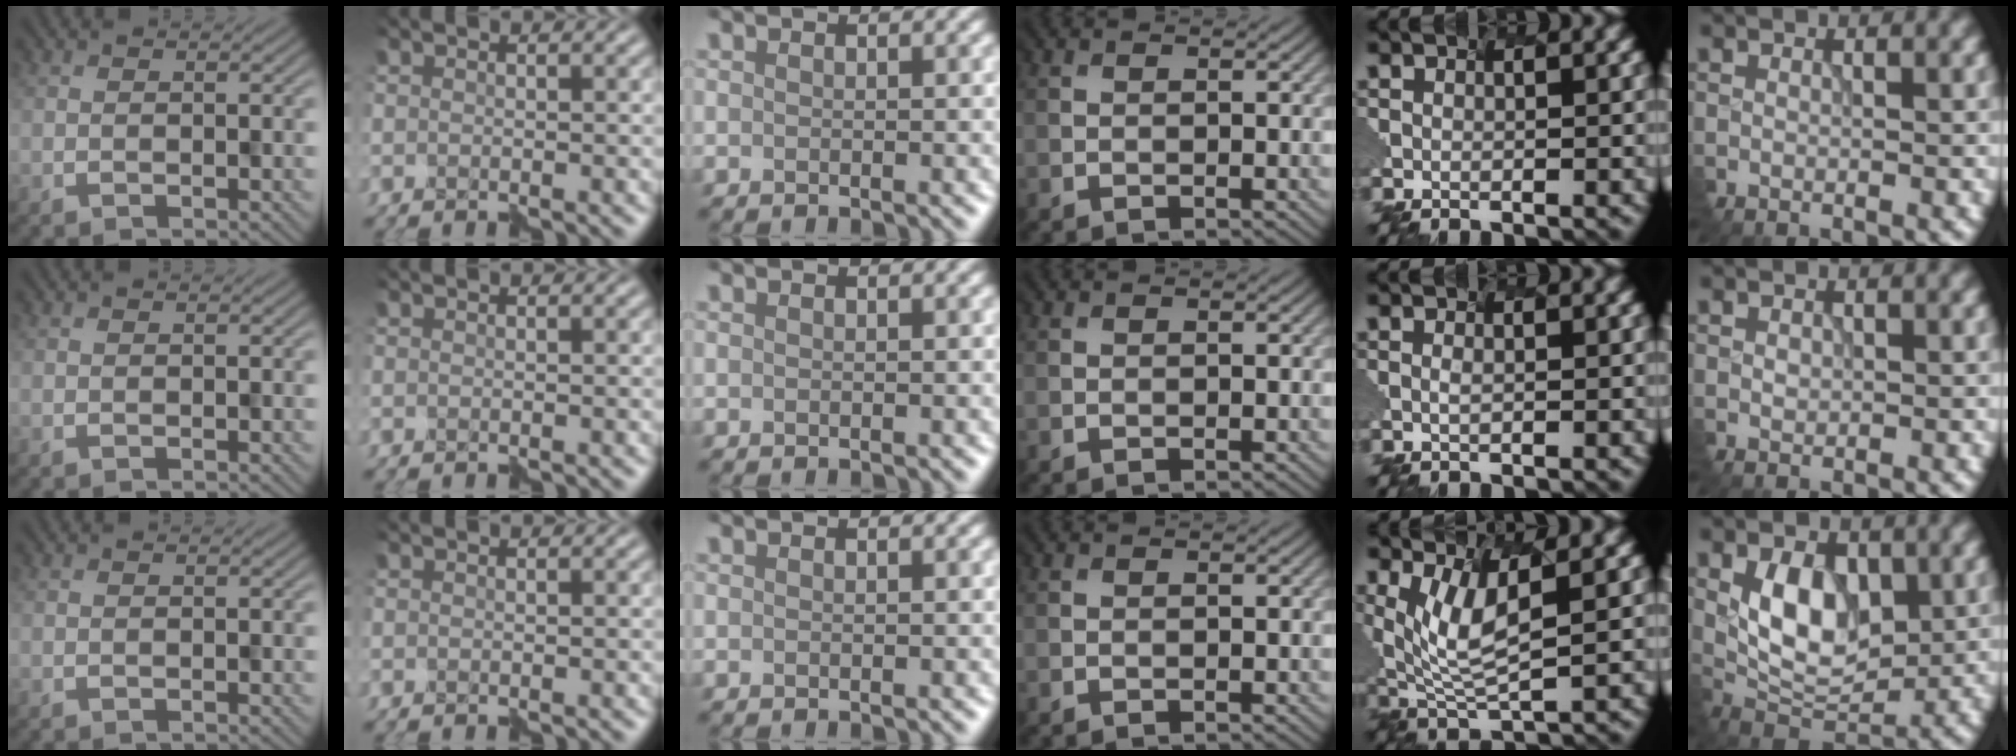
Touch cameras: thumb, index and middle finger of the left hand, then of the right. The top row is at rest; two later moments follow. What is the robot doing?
{"motion": "assemble", "object": "hinged jar"}